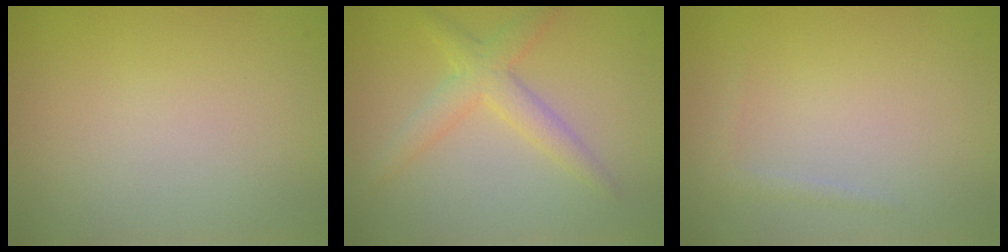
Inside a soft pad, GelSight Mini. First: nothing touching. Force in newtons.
{"total": 3.1, "press": 3.1, "slide": 0.1}
{"total": 0.9, "press": 0.9, "slide": 0.1}